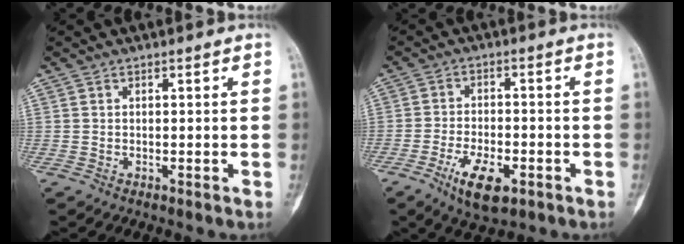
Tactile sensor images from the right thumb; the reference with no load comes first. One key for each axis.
{"total": 8.9, "fx": -4.3, "fy": 3.9, "fz": 6.7, "tx": -0.118, "ty": 0.011, "tz": -0.070}